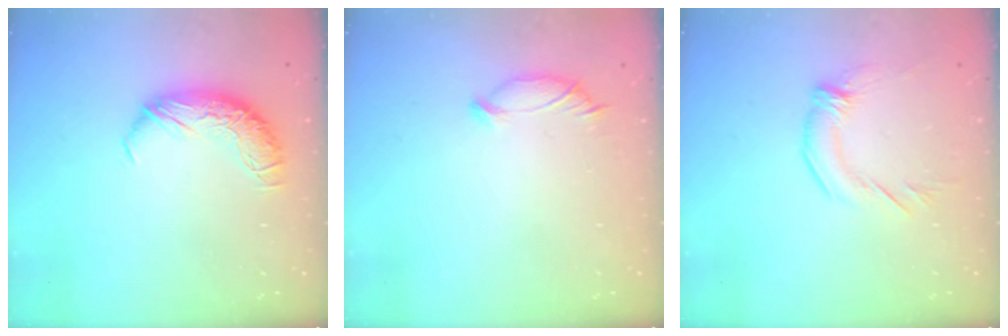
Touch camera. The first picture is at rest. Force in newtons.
{"total": 4.8, "press": 4.7, "slide": 0.8}
{"total": 1.4, "press": 0.2, "slide": 1.4}